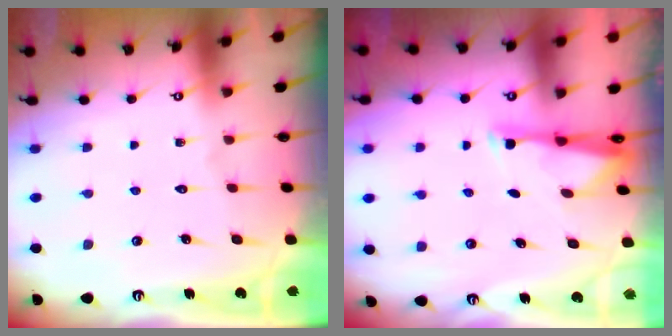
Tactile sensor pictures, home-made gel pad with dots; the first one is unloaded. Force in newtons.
{"total": 2.8, "press": 2.8, "slide": 0.6}